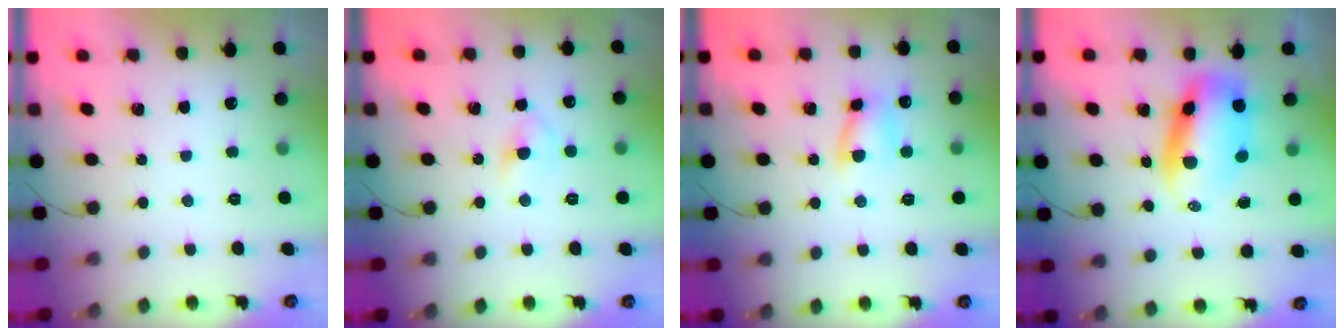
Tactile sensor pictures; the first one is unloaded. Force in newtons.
{"total": 3.6, "press": 3.3, "slide": 1.5}
{"total": 7.2, "press": 7.2, "slide": 0.3}
{"total": 8.7, "press": 8.3, "slide": 2.3}